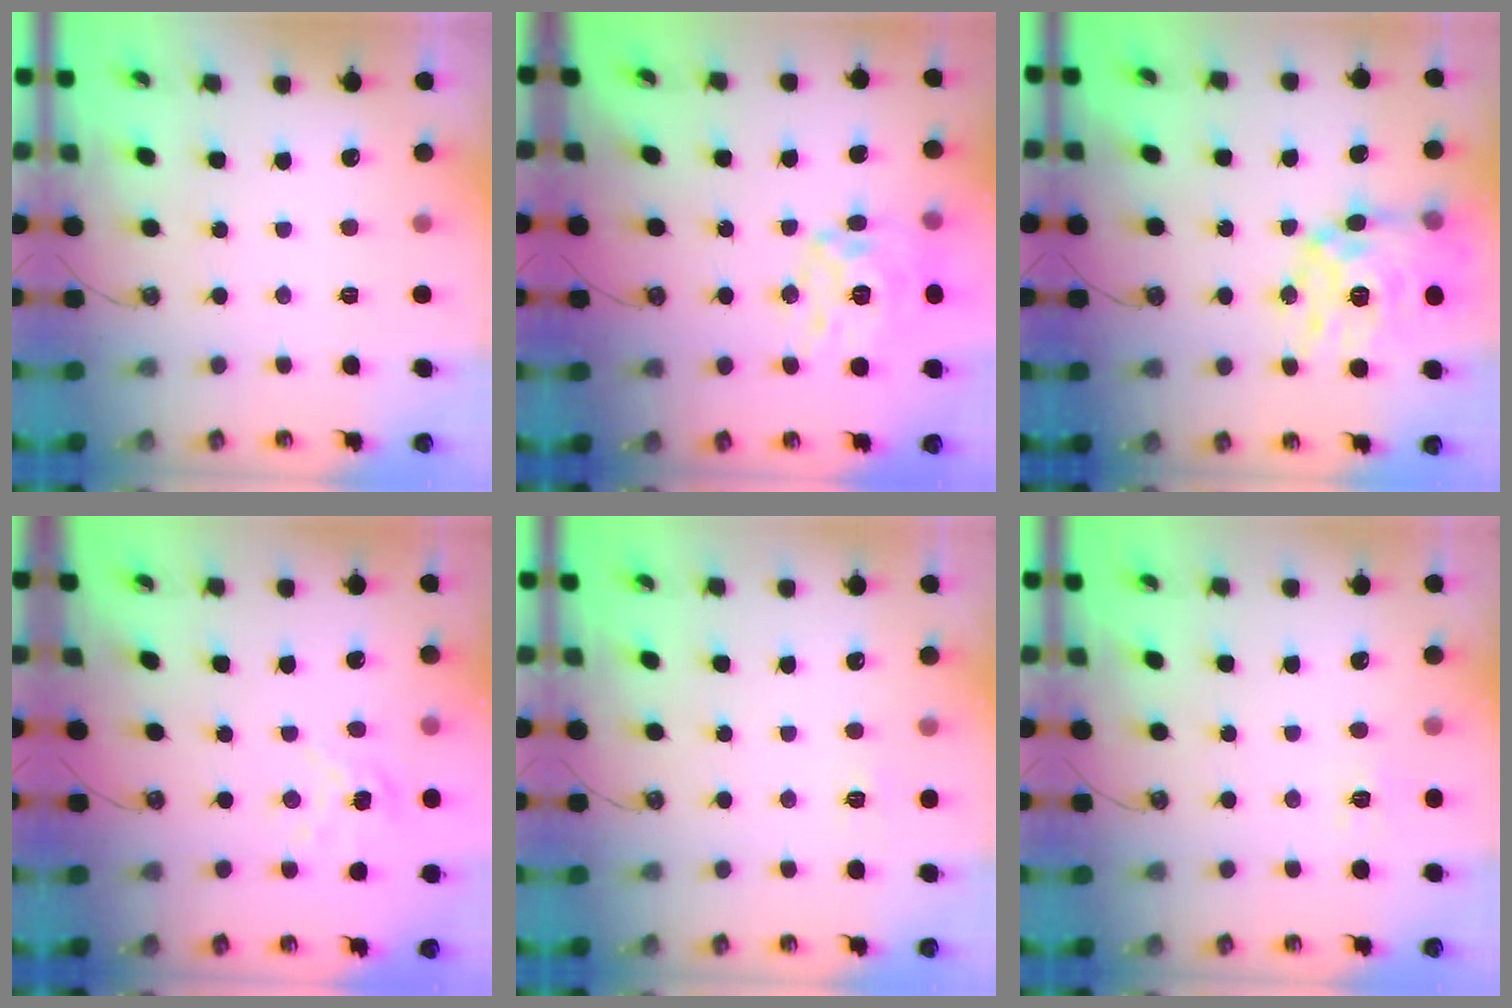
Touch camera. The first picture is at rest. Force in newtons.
{"total": 13.8, "press": 13.7, "slide": 1.2}
{"total": 18.6, "press": 18.5, "slide": 1.8}
{"total": 2.5, "press": 2.5, "slide": 0.2}
{"total": 3.9, "press": 3.9, "slide": 0.5}
{"total": 5.5, "press": 5.5, "slide": 0.7}